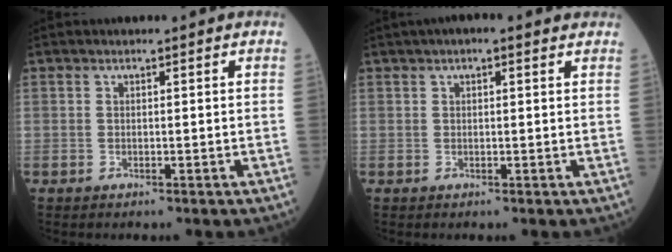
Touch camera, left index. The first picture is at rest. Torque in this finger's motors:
{"motor_torque": [0.63, -0.59, 0.04, 0.05]}